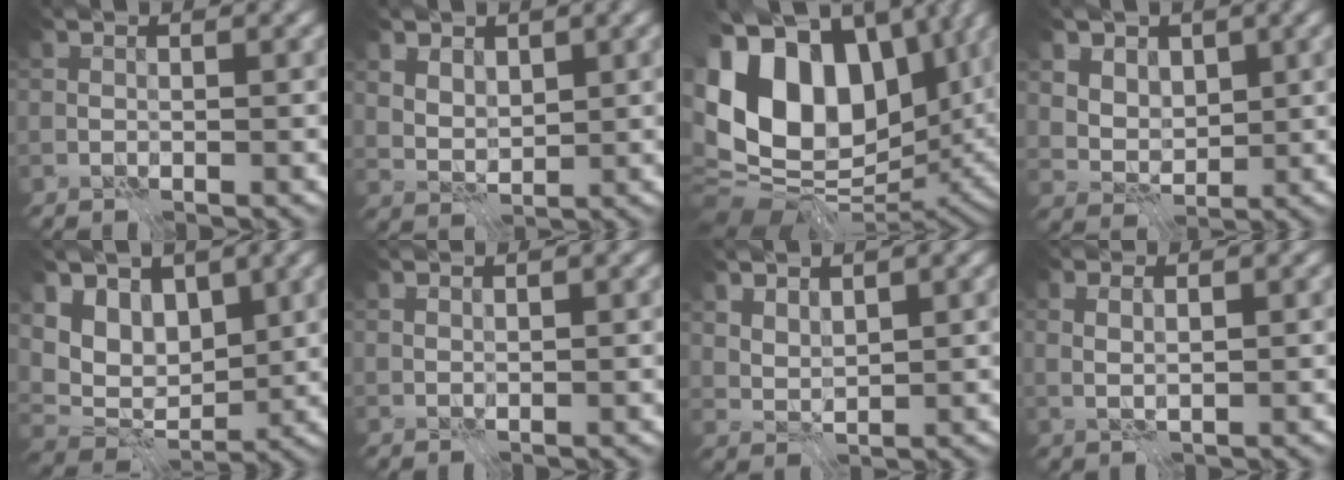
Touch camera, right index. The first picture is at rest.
{"total": 3.8, "force": [2.3, 2.3, 1.9], "torque": [-0.047, 0.002, 0.056]}
{"total": 16.7, "force": [3.1, 11.8, 11.5], "torque": [-0.214, 0.036, 0.052]}
{"total": 5.4, "force": [2.8, 4.0, 2.2], "torque": [-0.050, -0.001, 0.053]}
{"total": 6.2, "force": [3.3, 3.9, 3.4], "torque": [-0.058, -0.001, 0.055]}
{"total": 0.7, "force": [0.7, -0.1, 0.0], "torque": [-0.002, 0.002, 0.017]}
{"total": 2.4, "force": [1.9, 1.0, 1.0], "torque": [-0.023, -0.005, 0.050]}
{"total": 1.5, "force": [0.6, 0.4, 1.3], "torque": [-0.027, 0.001, 0.016]}